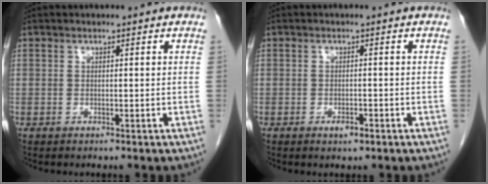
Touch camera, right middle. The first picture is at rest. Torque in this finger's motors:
{"motor_torque": [0.62, -0.20, 0.00, 0.00]}